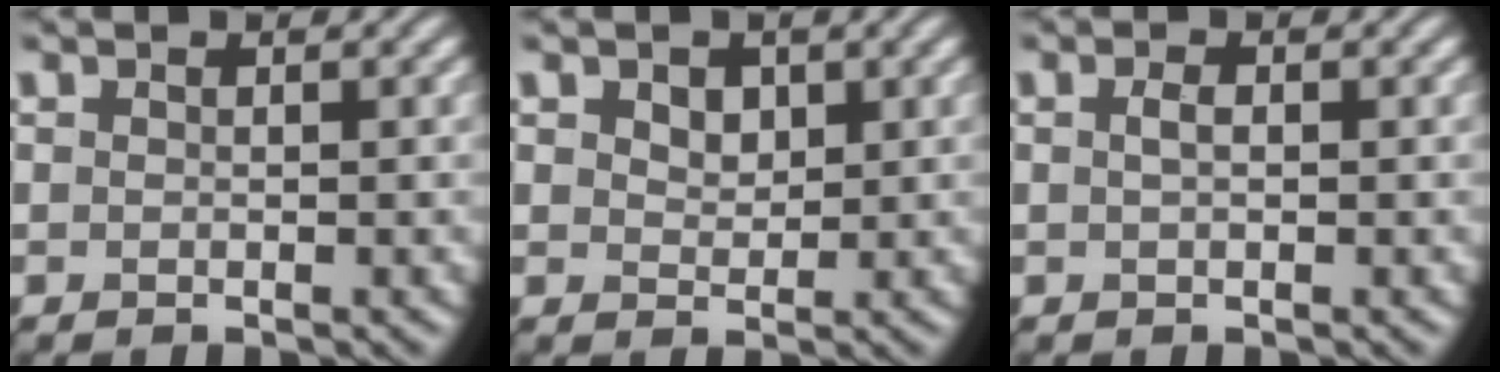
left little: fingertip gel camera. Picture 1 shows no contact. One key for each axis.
{"total": 2.0, "fx": 0.9, "fy": 1.4, "fz": 1.1, "tx": -0.019, "ty": 0.002, "tz": 0.011}
{"total": 0.9, "fx": 0.1, "fy": 0.4, "fz": 0.8, "tx": -0.020, "ty": 0.001, "tz": 0.001}